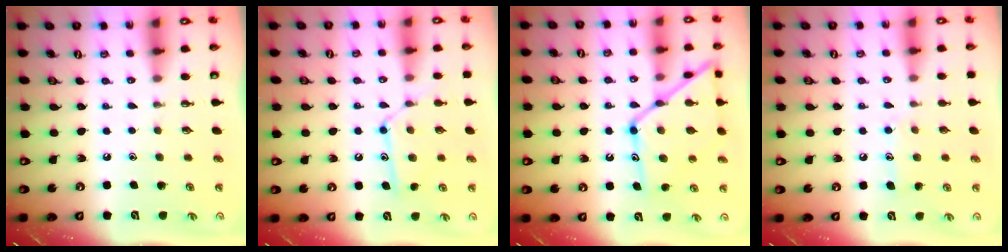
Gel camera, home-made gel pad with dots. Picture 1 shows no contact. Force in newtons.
{"total": 12.9, "press": 12.9, "slide": 0.8}
{"total": 17.0, "press": 16.9, "slide": 1.4}
{"total": 8.2, "press": 8.1, "slide": 0.7}